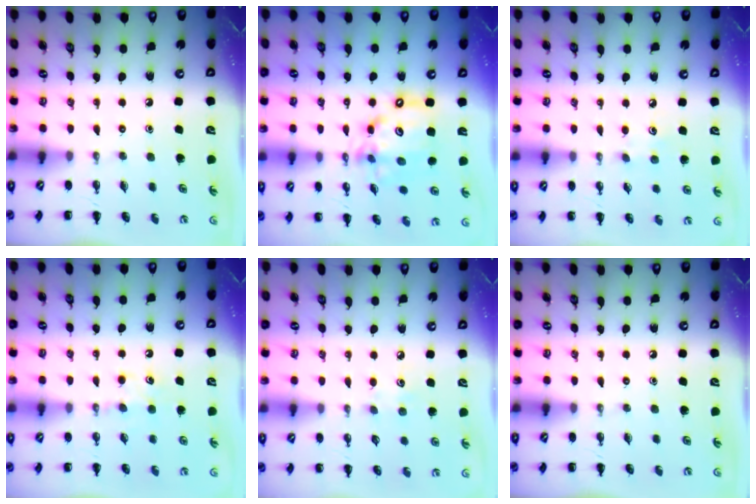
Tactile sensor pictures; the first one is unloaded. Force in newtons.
{"total": 14.3, "press": 13.9, "slide": 3.4}
{"total": 4.6, "press": 4.5, "slide": 1.1}
{"total": 5.7, "press": 5.5, "slide": 1.5}
{"total": 3.7, "press": 3.5, "slide": 0.9}
{"total": 0.0}